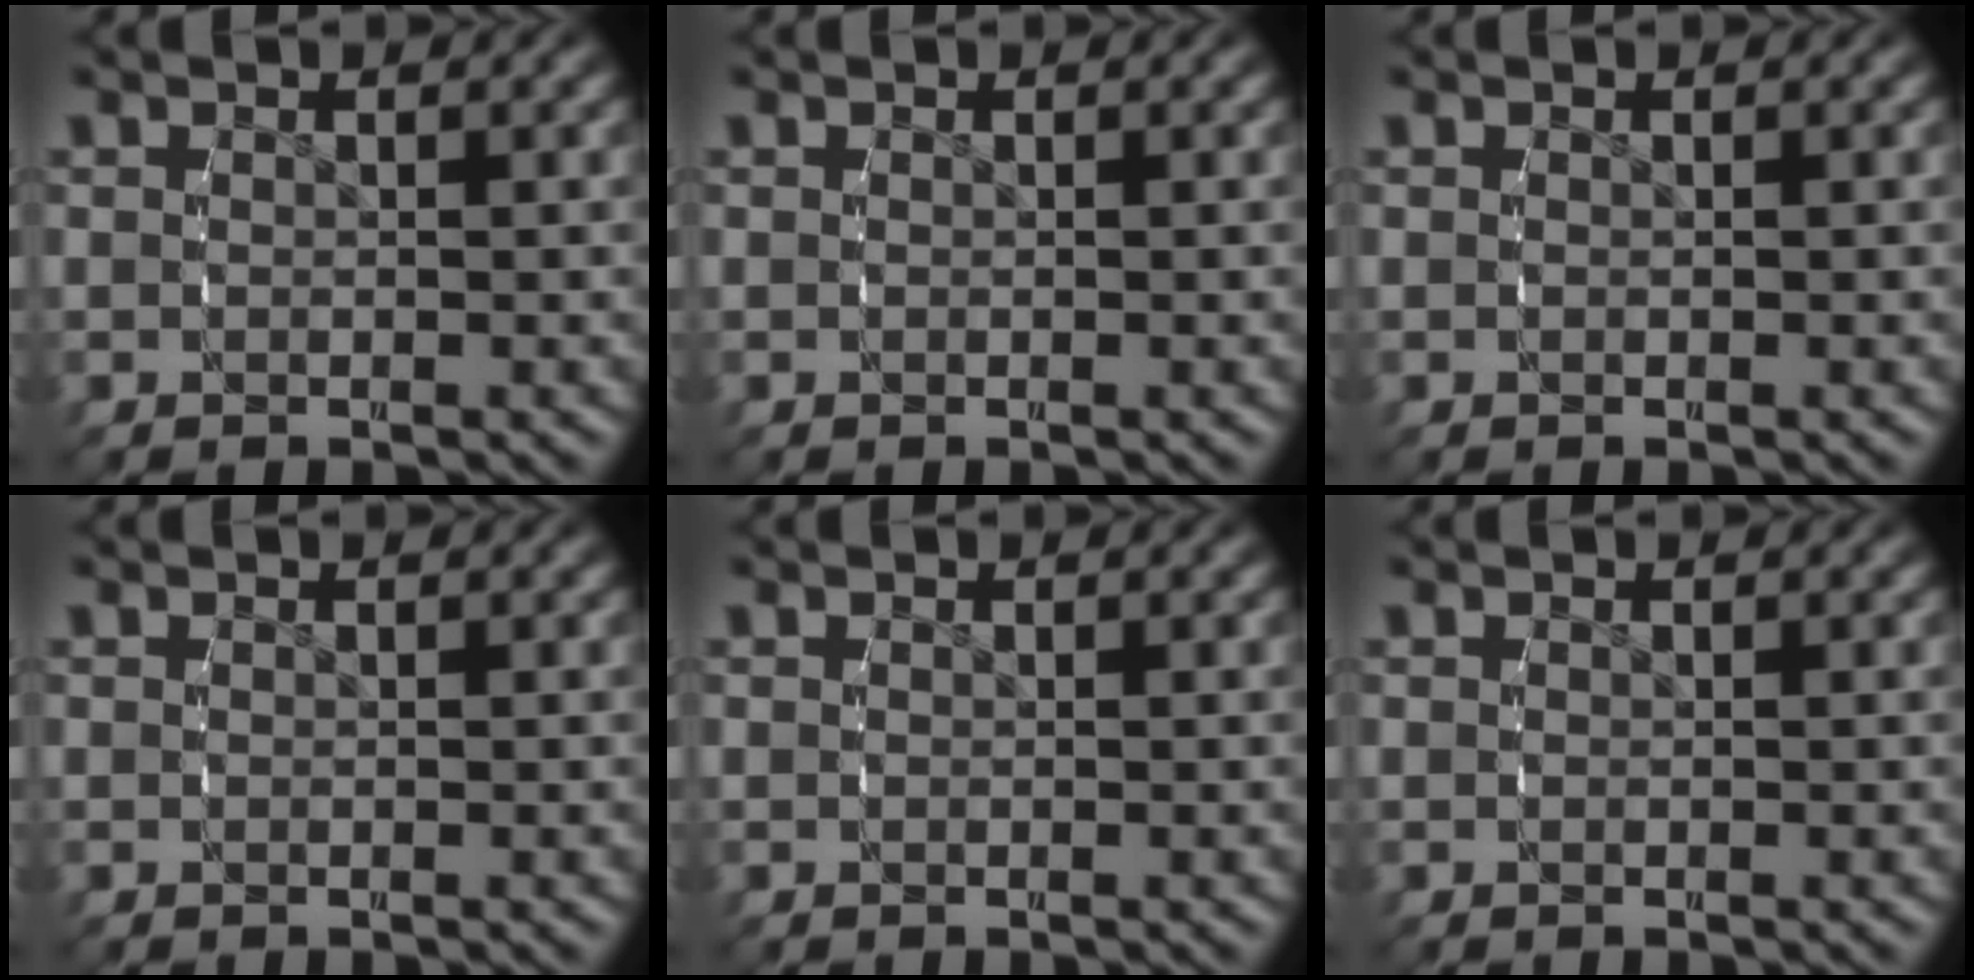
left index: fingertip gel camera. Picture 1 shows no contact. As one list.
[{"total": 0.0}, {"total": 0.0}, {"total": 0.0}, {"total": 0.0}, {"total": 0.0}]